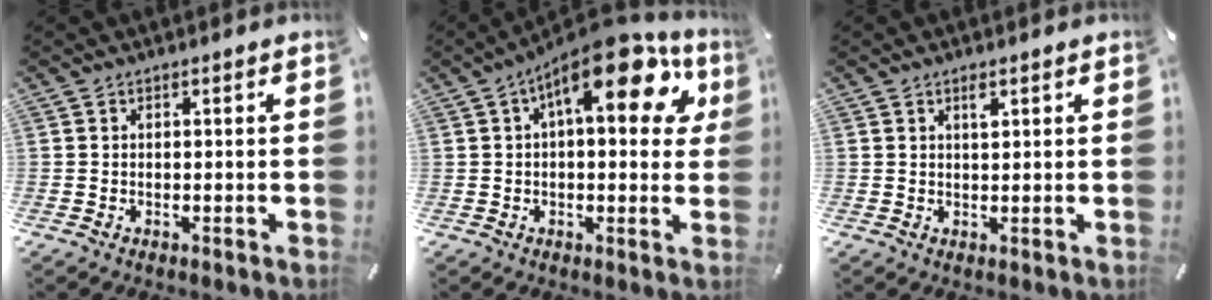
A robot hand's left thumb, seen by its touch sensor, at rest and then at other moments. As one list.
[{"total": 18.0, "force": [7.5, 7.6, 14.5], "torque": [-0.198, -0.039, 0.118]}, {"total": 1.8, "force": [1.0, 0.7, 1.3], "torque": [-0.020, -0.003, 0.016]}]